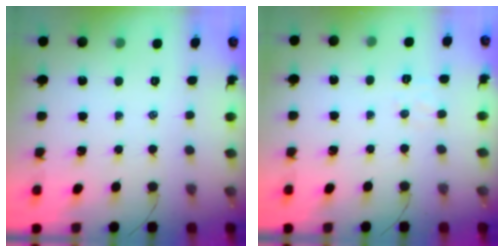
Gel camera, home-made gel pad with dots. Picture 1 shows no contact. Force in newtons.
{"total": 3.7, "press": 3.6, "slide": 0.9}